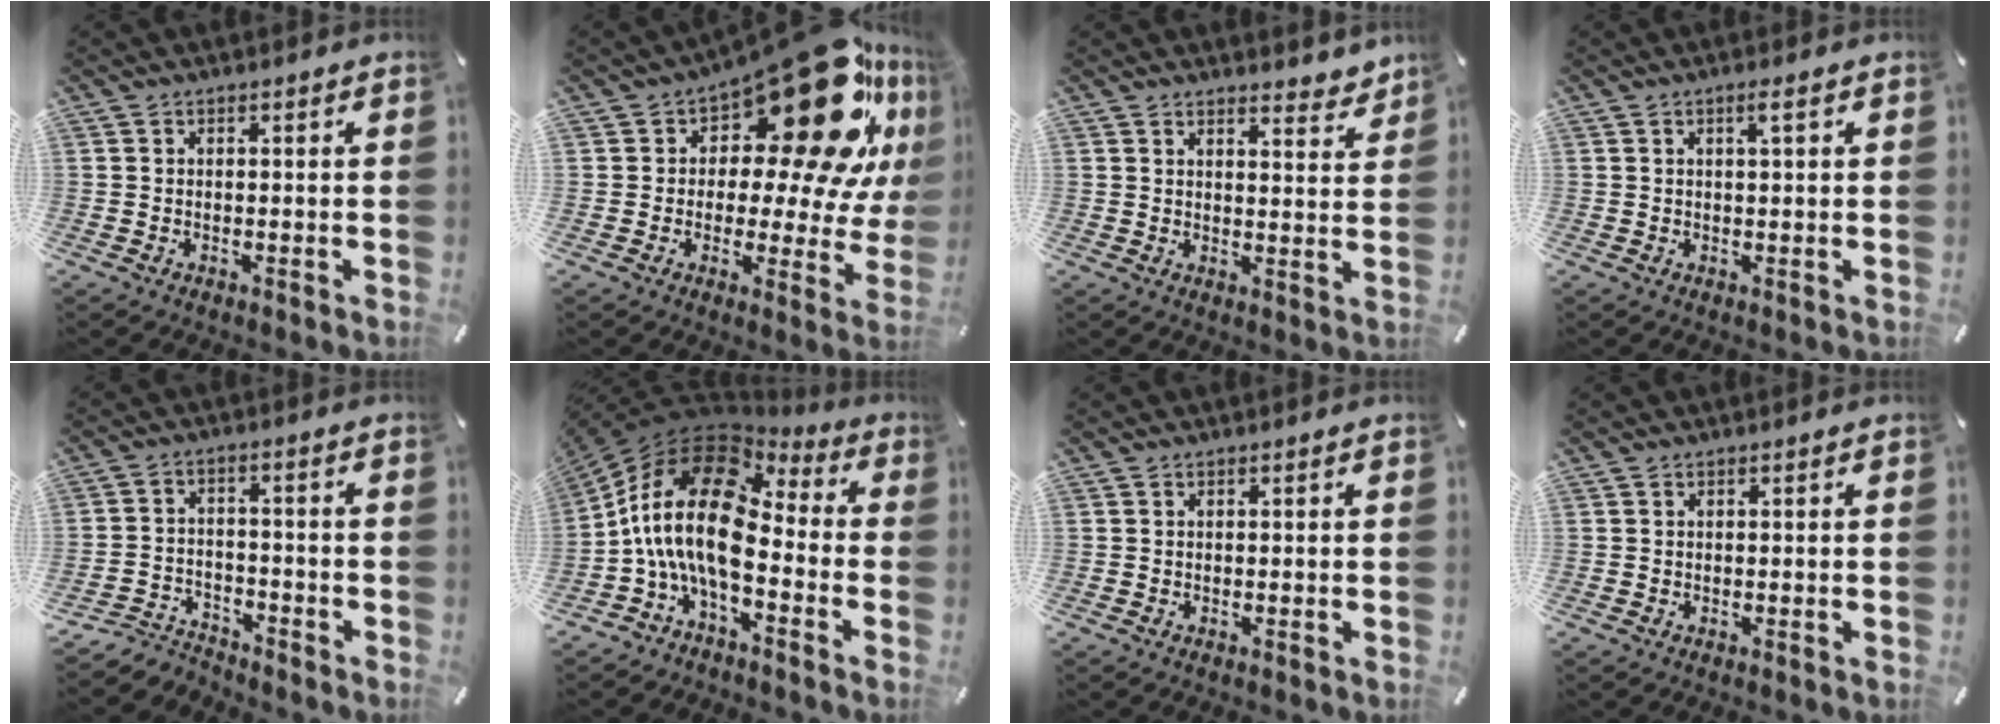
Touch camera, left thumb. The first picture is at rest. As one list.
[{"total": 25.5, "force": [12.5, 10.7, 19.5], "torque": [-0.257, -0.096, 0.209]}, {"total": 3.9, "force": [3.7, 1.1, 0.5], "torque": [0.002, -0.031, 0.065]}, {"total": 2.4, "force": [0.9, 0.3, 2.2], "torque": [-0.045, 0.002, 0.014]}, {"total": 5.2, "force": [-4.7, 1.9, 0.9], "torque": [-0.024, 0.016, -0.095]}, {"total": 19.4, "force": [-2.4, 10.8, 15.9], "torque": [-0.346, 0.011, -0.047]}, {"total": 0.0}, {"total": 0.0}]